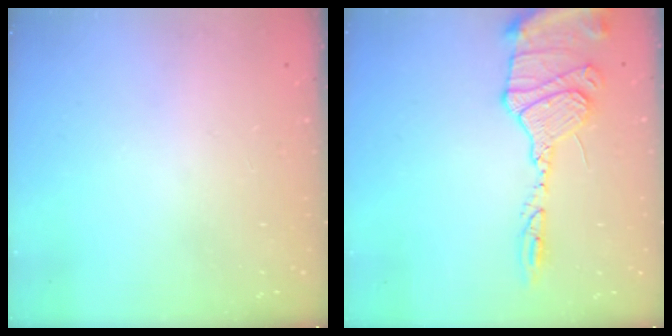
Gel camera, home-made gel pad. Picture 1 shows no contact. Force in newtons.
{"total": 14.9, "press": 14.8, "slide": 1.7}